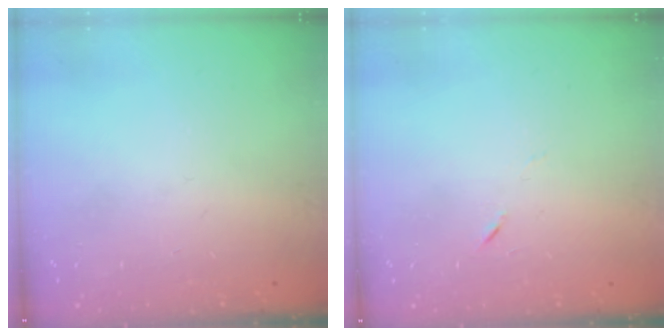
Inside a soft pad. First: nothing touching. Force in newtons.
{"total": 3.8, "press": 3.7, "slide": 1.1}